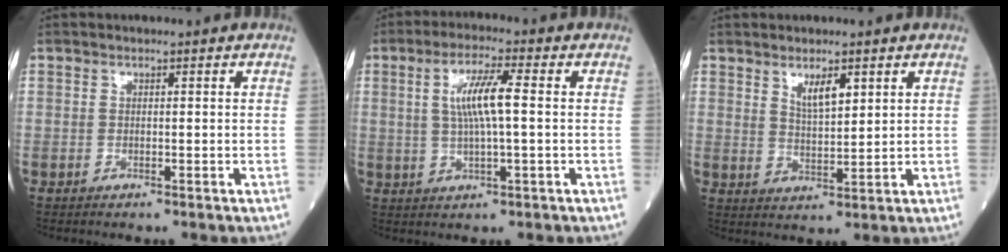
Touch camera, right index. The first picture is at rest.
{"total": 6.9, "force": [0.9, 0.7, 6.8], "torque": [-0.133, 0.007, 0.017]}
{"total": 4.1, "force": [2.4, 1.1, 3.2], "torque": [-0.059, -0.003, 0.046]}